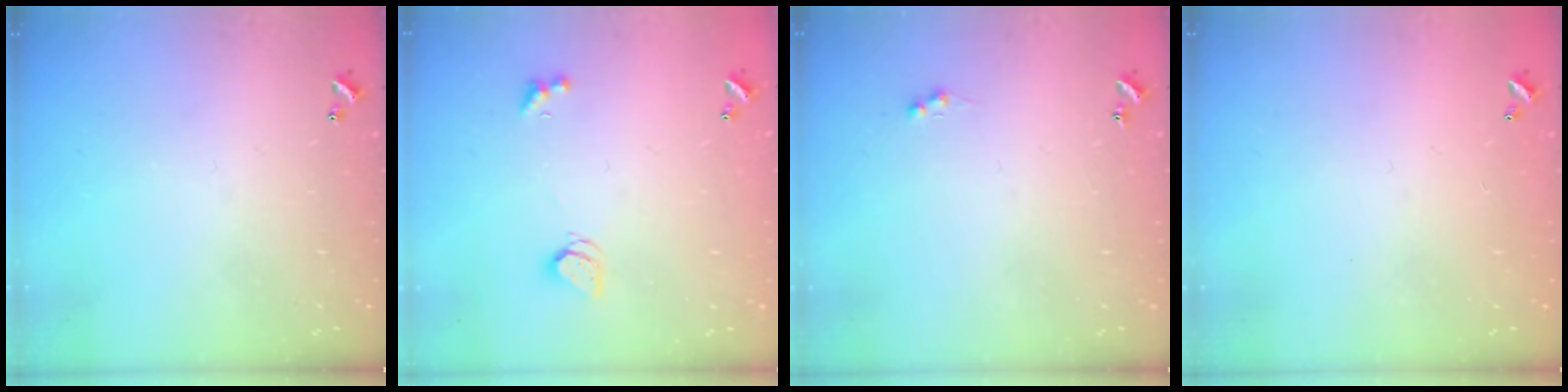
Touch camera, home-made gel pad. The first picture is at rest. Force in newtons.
{"total": 1.7, "press": 1.7, "slide": 0.4}
{"total": 1.0, "press": 0.9, "slide": 0.4}
{"total": 2.9, "press": 2.9, "slide": 0.1}